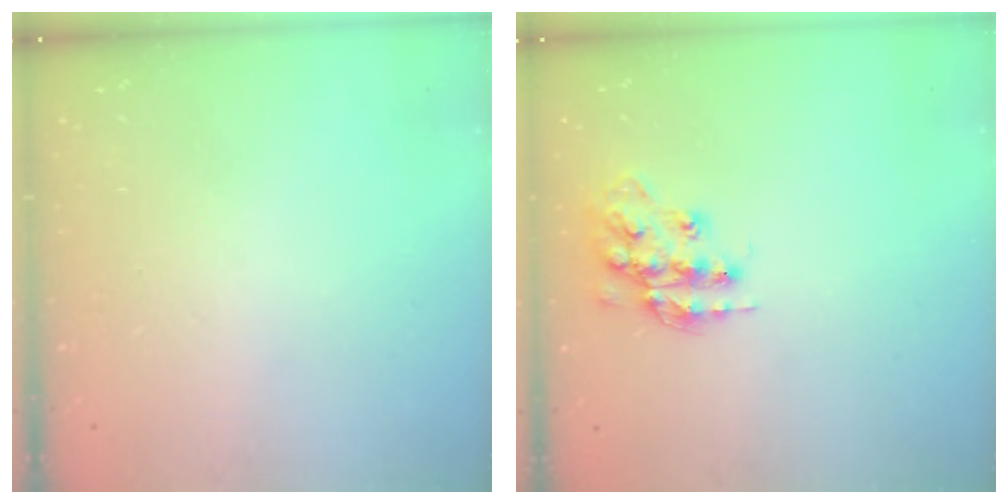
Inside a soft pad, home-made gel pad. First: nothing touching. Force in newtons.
{"total": 14.0, "press": 14.0, "slide": 0.6}